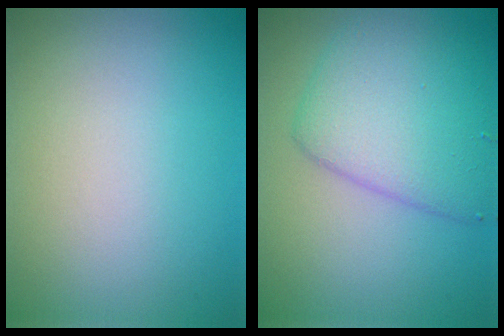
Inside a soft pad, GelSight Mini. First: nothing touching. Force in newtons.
{"total": 6.0, "press": 6.0, "slide": 0.2}